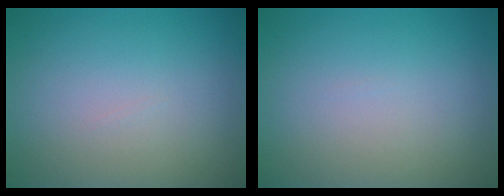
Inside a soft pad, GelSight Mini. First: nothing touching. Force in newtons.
{"total": 0.0}